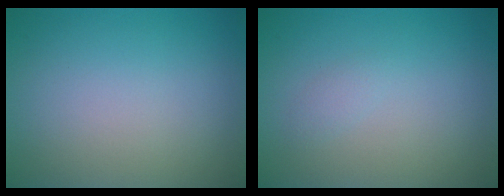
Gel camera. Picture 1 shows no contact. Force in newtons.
{"total": 0.7, "press": 0.7, "slide": 0.0}